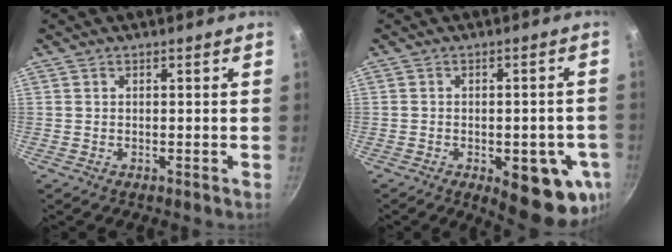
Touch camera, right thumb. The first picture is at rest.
{"total": 14.2, "force": [-4.8, 6.0, 11.9], "torque": [-0.102, 0.000, -0.055]}